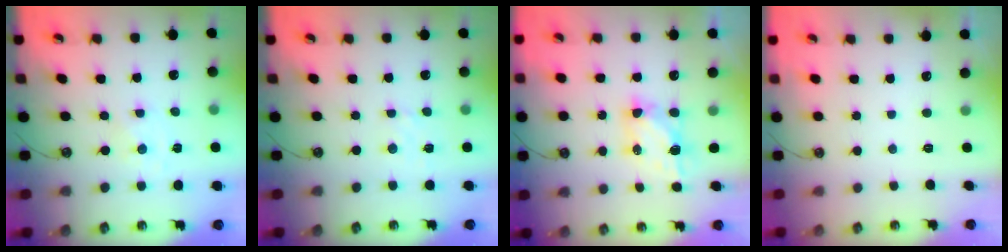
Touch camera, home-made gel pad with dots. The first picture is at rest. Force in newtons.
{"total": 2.8, "press": 2.8, "slide": 0.4}
{"total": 6.4, "press": 6.4, "slide": 0.4}
{"total": 0.0}